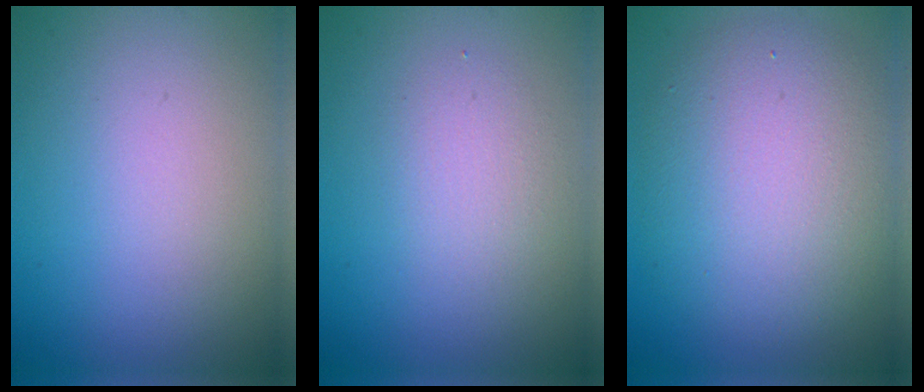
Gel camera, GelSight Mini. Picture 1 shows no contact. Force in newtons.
{"total": 1.9, "press": 1.9, "slide": 0.1}
{"total": 7.2, "press": 7.2, "slide": 0.1}